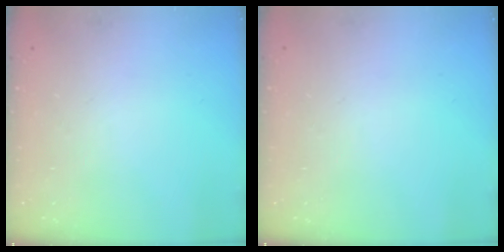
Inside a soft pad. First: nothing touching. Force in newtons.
{"total": 0.0}